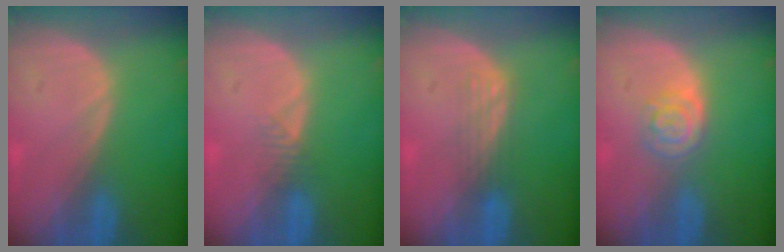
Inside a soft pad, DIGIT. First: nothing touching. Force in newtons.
{"total": 1.6, "press": 1.4, "slide": 0.9}
{"total": 2.9, "press": 2.6, "slide": 1.4}
{"total": 3.7, "press": 3.6, "slide": 1.0}